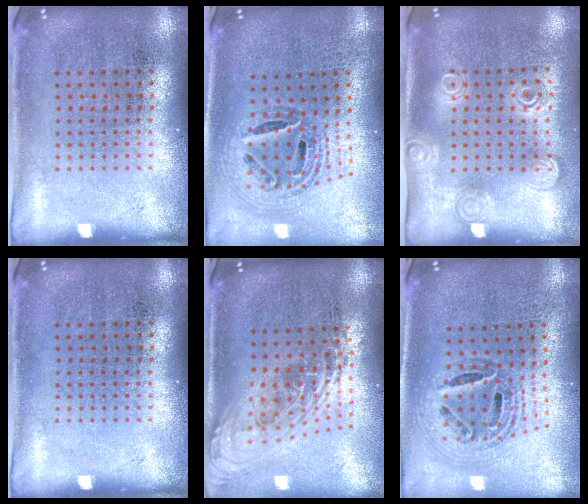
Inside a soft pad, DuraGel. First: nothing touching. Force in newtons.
{"total": 1.3, "press": 1.2, "slide": 0.5}
{"total": 1.7, "press": 1.4, "slide": 1.0}
{"total": 0.0}
{"total": 2.2, "press": 1.6, "slide": 1.5}
{"total": 1.3, "press": 1.2, "slide": 0.5}